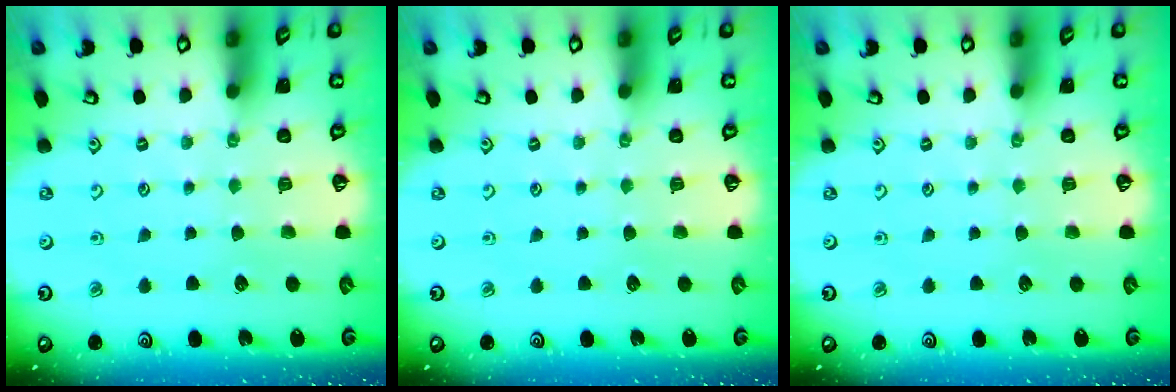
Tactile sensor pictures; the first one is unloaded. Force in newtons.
{"total": 0.0}
{"total": 0.0}